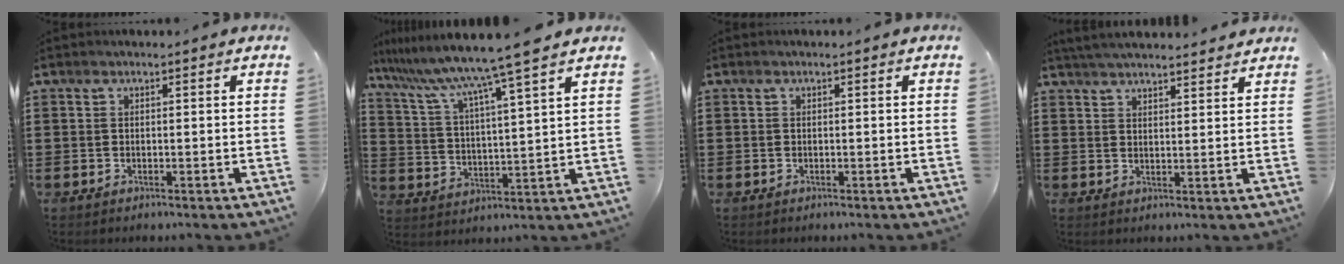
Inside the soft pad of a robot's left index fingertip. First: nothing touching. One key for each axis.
{"total": 9.1, "fx": 7.6, "fy": -1.6, "fz": 4.6, "tx": -0.121, "ty": -0.051, "tz": 0.119}
{"total": 0.0}
{"total": 3.6, "fx": 3.5, "fy": -0.1, "fz": 0.5, "tx": -0.020, "ty": -0.009, "tz": 0.065}